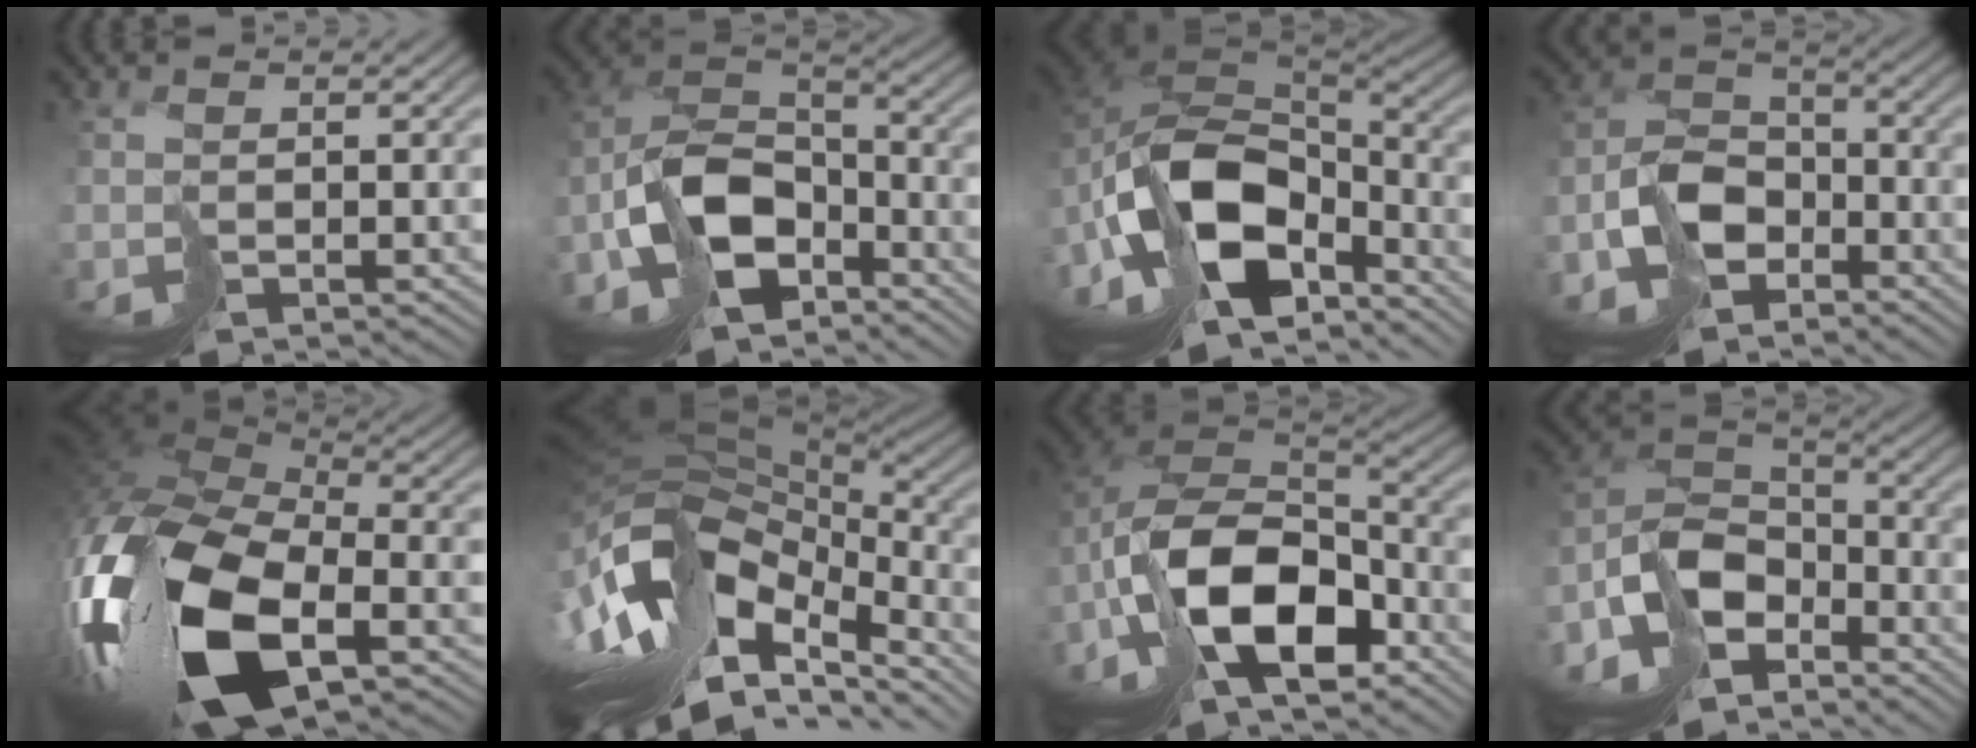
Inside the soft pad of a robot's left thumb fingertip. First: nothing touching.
{"total": 12.0, "force": [-6.7, 7.2, 6.8], "torque": [-0.148, -0.008, -0.133]}
{"total": 17.3, "force": [-6.9, 9.8, 12.5], "torque": [-0.291, -0.029, -0.110]}
{"total": 8.7, "force": [-5.5, 5.2, 4.2], "torque": [-0.085, -0.002, -0.120]}
{"total": 18.8, "force": [-5.9, 9.8, 14.9], "torque": [-0.362, -0.037, -0.090]}
{"total": 15.7, "force": [-7.3, 7.4, 11.8], "torque": [-0.259, 0.005, -0.118]}
{"total": 15.4, "force": [-7.7, 8.0, 10.6], "torque": [-0.228, -0.012, -0.148]}
{"total": 12.6, "force": [-7.4, 7.1, 7.3], "torque": [-0.177, -0.011, -0.152]}